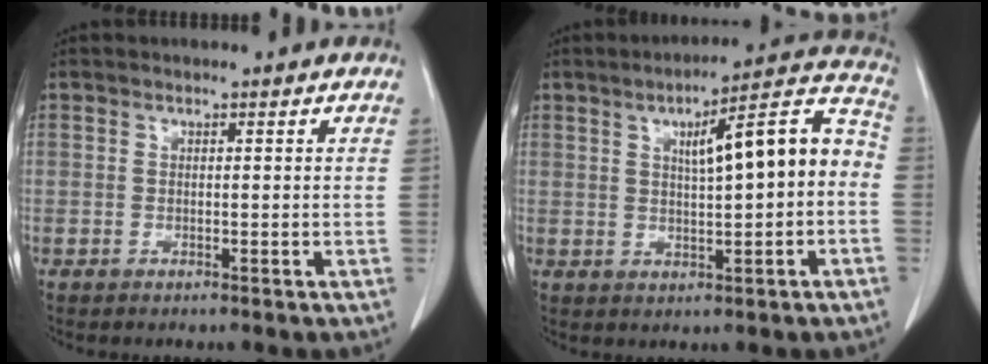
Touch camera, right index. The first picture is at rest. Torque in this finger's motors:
{"motor_torque": [0.43, 0.07, 0.30, 0.07]}